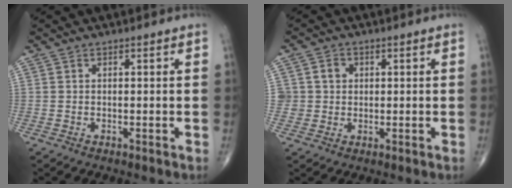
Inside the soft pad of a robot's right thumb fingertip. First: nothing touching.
{"total": 3.6, "force": [0.6, 3.5, 0.8], "torque": [0.011, 0.003, 0.009]}